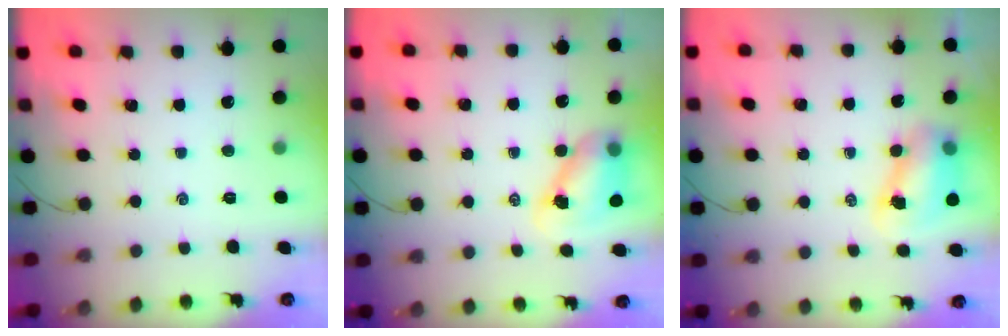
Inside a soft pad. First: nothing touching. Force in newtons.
{"total": 7.5, "press": 7.4, "slide": 1.3}
{"total": 7.4, "press": 7.3, "slide": 1.1}